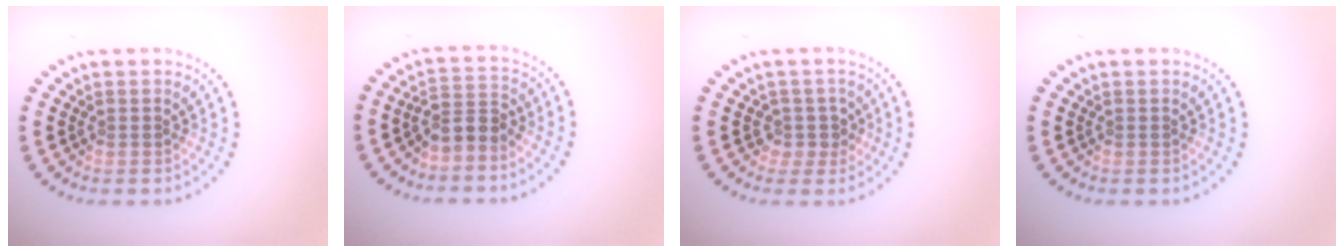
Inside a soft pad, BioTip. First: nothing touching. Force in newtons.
{"total": 2.7, "press": 2.2, "slide": 1.4}
{"total": 1.9, "press": 1.4, "slide": 1.2}
{"total": 0.0}